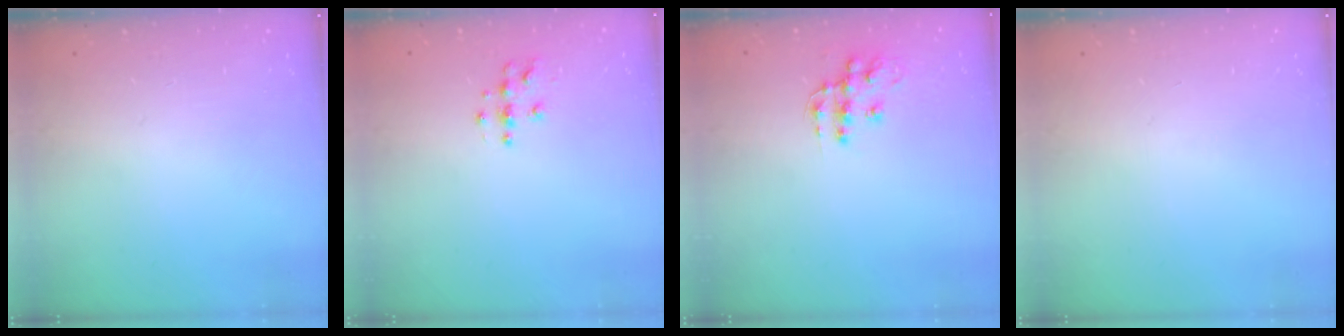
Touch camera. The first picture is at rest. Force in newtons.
{"total": 4.3, "press": 4.3, "slide": 0.4}
{"total": 10.6, "press": 10.6, "slide": 0.6}
{"total": 0.0}